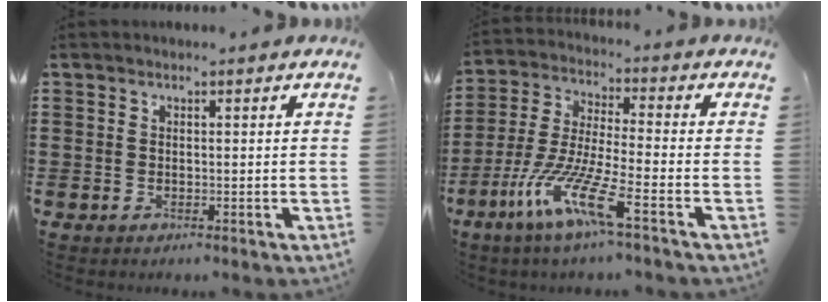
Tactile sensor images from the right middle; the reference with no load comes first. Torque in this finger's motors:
{"motor_torque": [1.87, -0.26, 0.91, 0.21]}